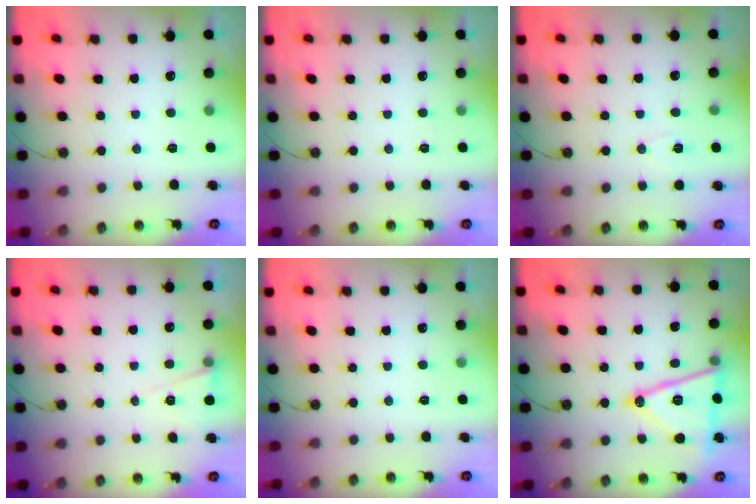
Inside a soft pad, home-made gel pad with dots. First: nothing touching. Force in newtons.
{"total": 0.0}
{"total": 5.8, "press": 4.5, "slide": 3.7}
{"total": 5.5, "press": 3.3, "slide": 4.4}
{"total": 0.0}
{"total": 17.3, "press": 16.9, "slide": 3.6}